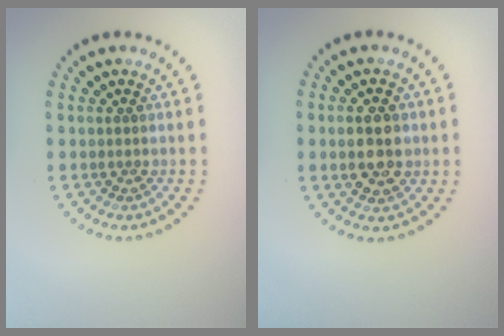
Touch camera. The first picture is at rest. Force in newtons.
{"total": 3.8, "press": 3.8, "slide": 0.3}